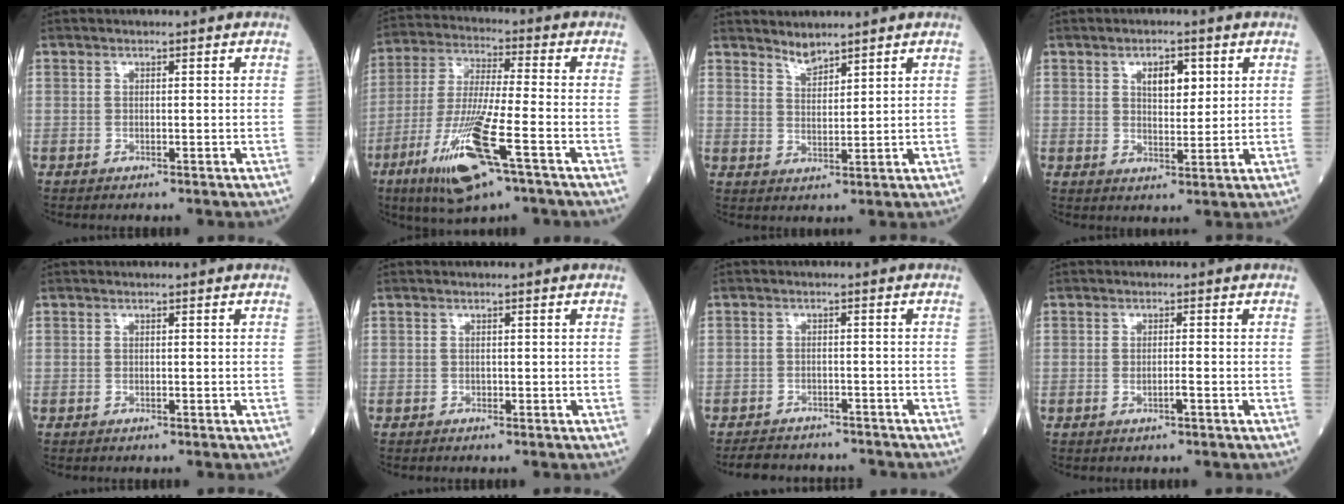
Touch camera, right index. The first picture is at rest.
{"total": 15.4, "force": [-7.2, 1.6, 13.5], "torque": [-0.277, -0.028, -0.130]}
{"total": 2.7, "force": [2.6, 0.3, 0.6], "torque": [-0.010, -0.003, 0.051]}
{"total": 4.6, "force": [1.9, 2.1, 3.6], "torque": [-0.056, 0.002, 0.031]}
{"total": 0.0}
{"total": 0.0}
{"total": 7.4, "force": [-6.8, 2.7, 1.3], "torque": [-0.019, 0.002, -0.090]}
{"total": 1.5, "force": [-0.5, 0.0, 1.4], "torque": [-0.028, -0.003, -0.010]}